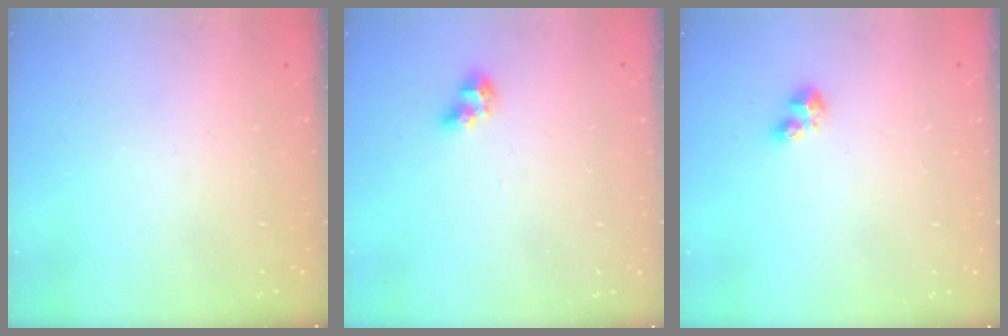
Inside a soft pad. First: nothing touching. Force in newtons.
{"total": 5.4, "press": 5.3, "slide": 1.1}
{"total": 4.6, "press": 4.6, "slide": 0.6}